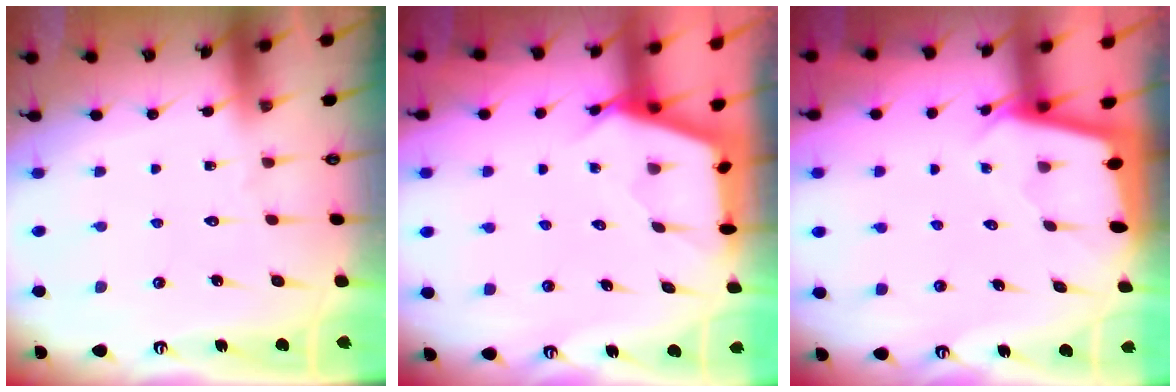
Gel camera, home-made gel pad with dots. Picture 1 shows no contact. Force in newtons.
{"total": 2.7, "press": 2.7, "slide": 0.3}
{"total": 1.7, "press": 1.7, "slide": 0.1}